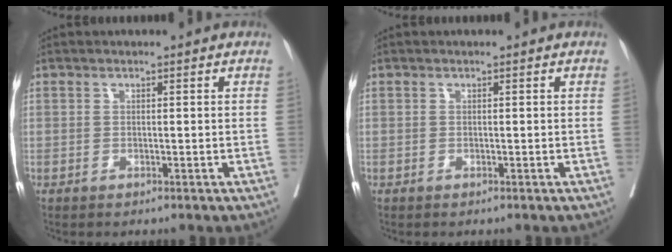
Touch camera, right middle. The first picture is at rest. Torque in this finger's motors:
{"motor_torque": [0.36, -0.25, 0.02, -0.01]}